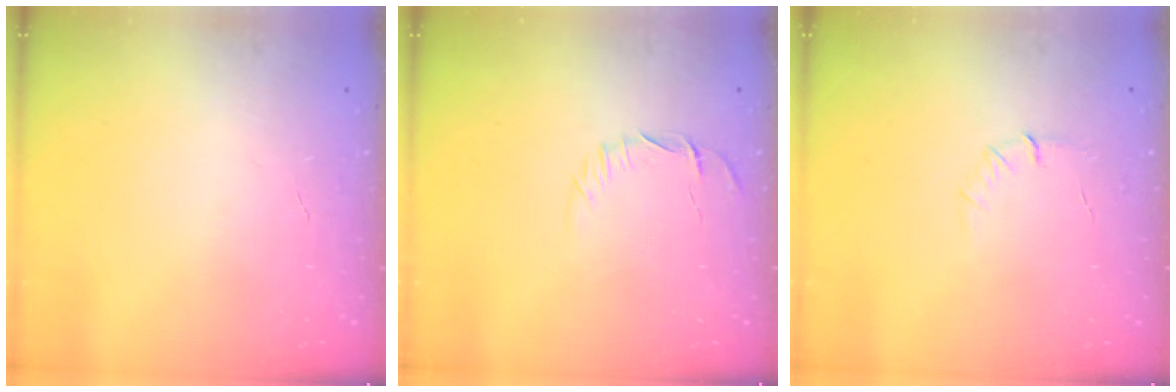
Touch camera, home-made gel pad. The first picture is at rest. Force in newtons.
{"total": 6.0, "press": 5.7, "slide": 1.8}
{"total": 5.7, "press": 5.5, "slide": 1.6}